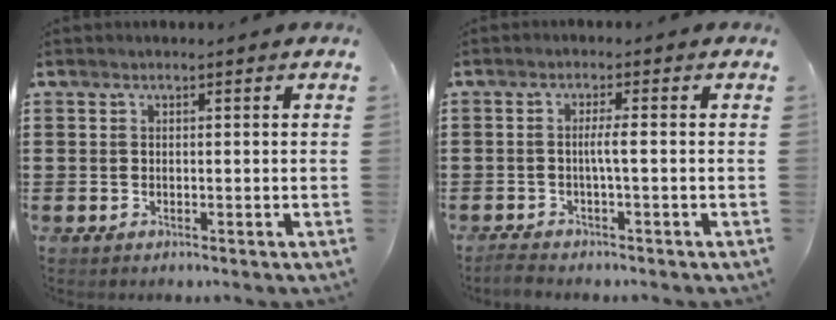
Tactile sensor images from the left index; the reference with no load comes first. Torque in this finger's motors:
{"motor_torque": [0.79, 0.48, 0.09, 0.06]}